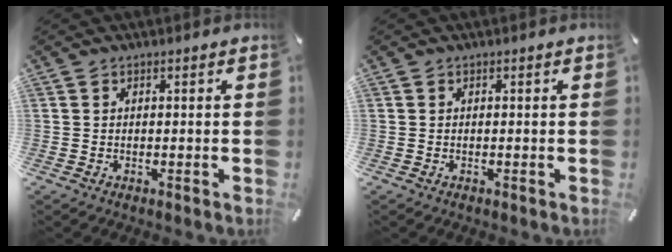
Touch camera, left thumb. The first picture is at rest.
{"total": 0.0}